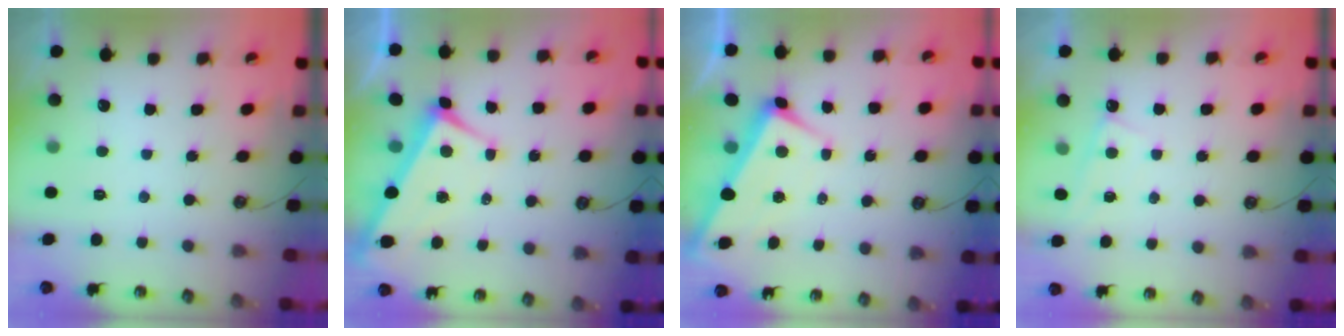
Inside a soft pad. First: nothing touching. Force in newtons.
{"total": 2.7, "press": 2.6, "slide": 0.7}
{"total": 3.0, "press": 2.9, "slide": 0.6}
{"total": 1.8, "press": 1.8, "slide": 0.3}